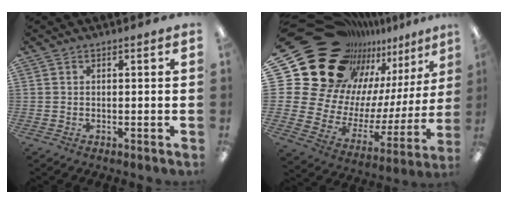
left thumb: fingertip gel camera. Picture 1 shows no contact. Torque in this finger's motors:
{"motor_torque": [0.47, 0.54, 1.19, -1.58, -0.03]}